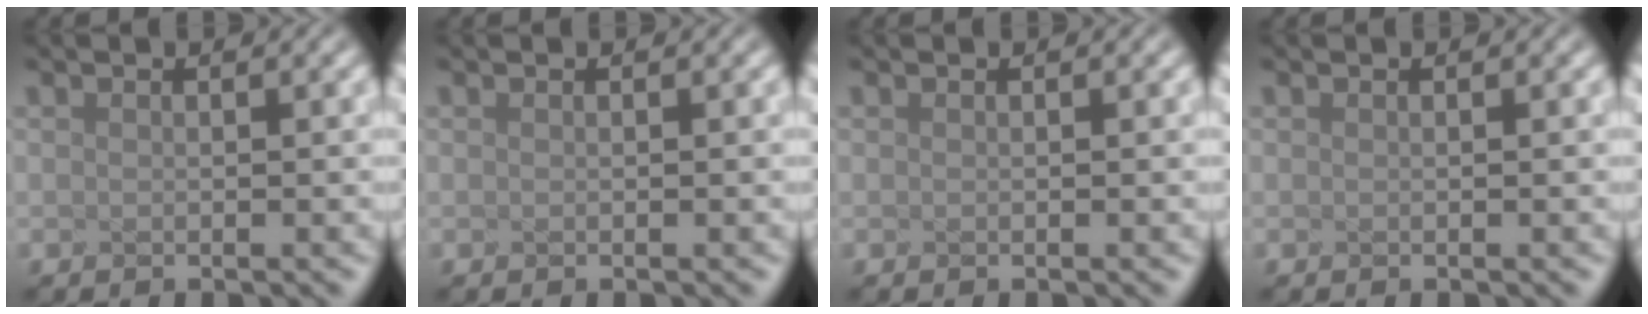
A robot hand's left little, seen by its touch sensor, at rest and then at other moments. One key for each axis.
{"total": 0.0}
{"total": 0.0}
{"total": 0.0}